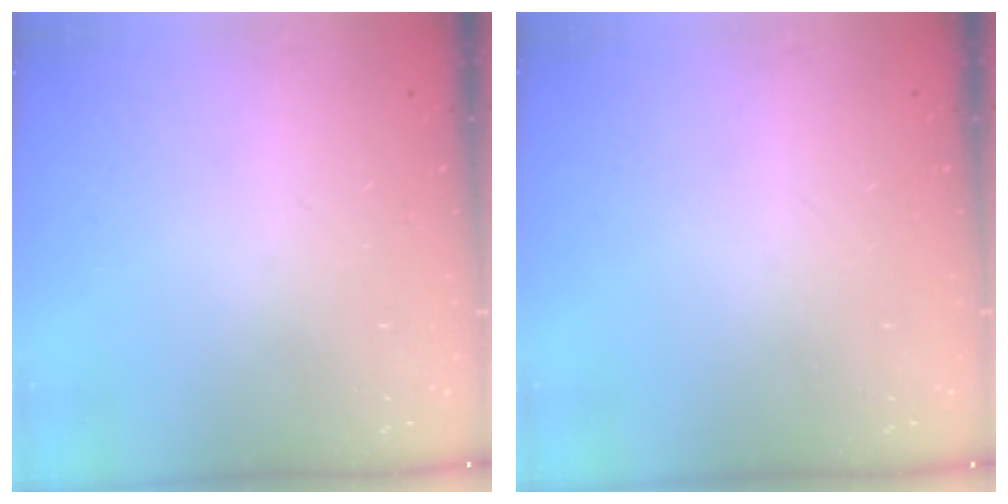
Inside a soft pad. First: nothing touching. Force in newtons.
{"total": 0.0}